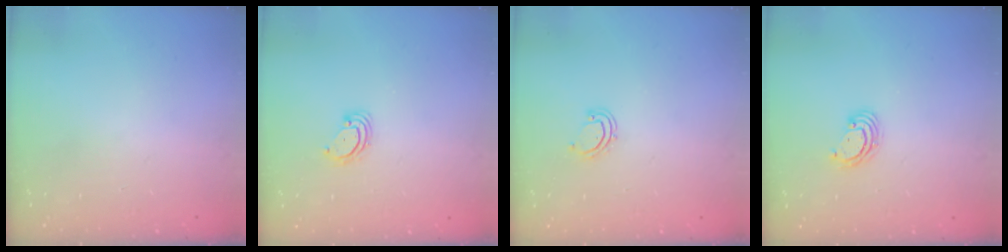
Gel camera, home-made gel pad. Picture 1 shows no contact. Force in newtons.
{"total": 3.1, "press": 3.1, "slide": 0.3}
{"total": 4.8, "press": 4.5, "slide": 1.8}
{"total": 3.6, "press": 3.6, "slide": 0.2}